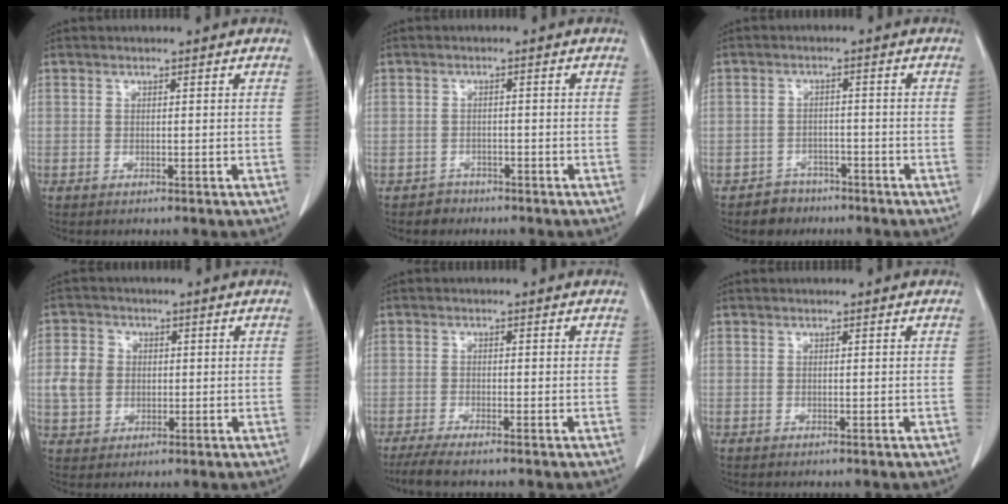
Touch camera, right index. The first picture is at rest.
{"total": 2.1, "force": [-1.4, 1.5, -0.4], "torque": [0.005, 0.009, -0.026]}
{"total": 3.7, "force": [-2.5, 2.6, -0.3], "torque": [0.004, 0.012, -0.039]}
{"total": 5.7, "force": [0.4, 5.0, 2.8], "torque": [-0.070, 0.016, 0.012]}
{"total": 4.1, "force": [-3.3, 0.0, 2.4], "torque": [-0.043, -0.009, -0.059]}
{"total": 0.0}